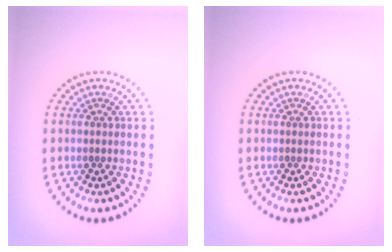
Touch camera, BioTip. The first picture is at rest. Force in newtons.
{"total": 0.0}